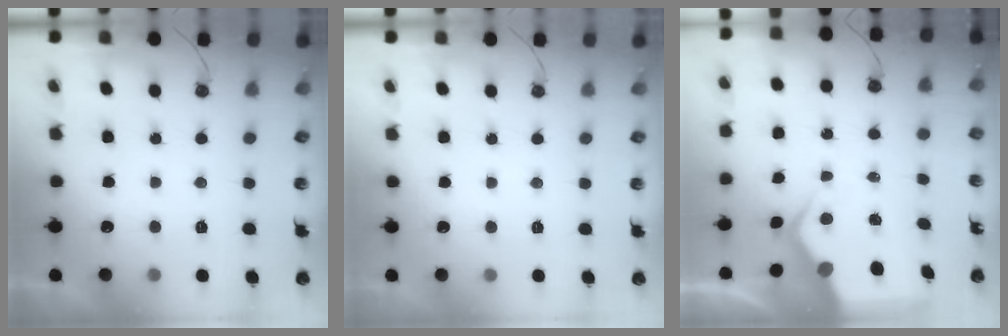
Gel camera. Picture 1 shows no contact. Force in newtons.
{"total": 0.0}
{"total": 7.9, "press": 7.8, "slide": 1.2}